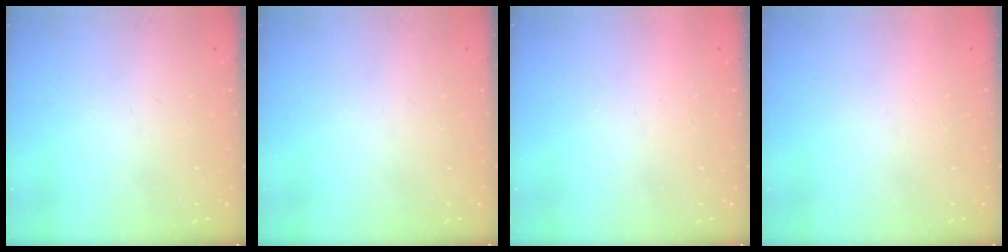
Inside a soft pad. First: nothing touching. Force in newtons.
{"total": 0.0}
{"total": 1.7, "press": 1.6, "slide": 0.1}
{"total": 1.5, "press": 1.5, "slide": 0.1}